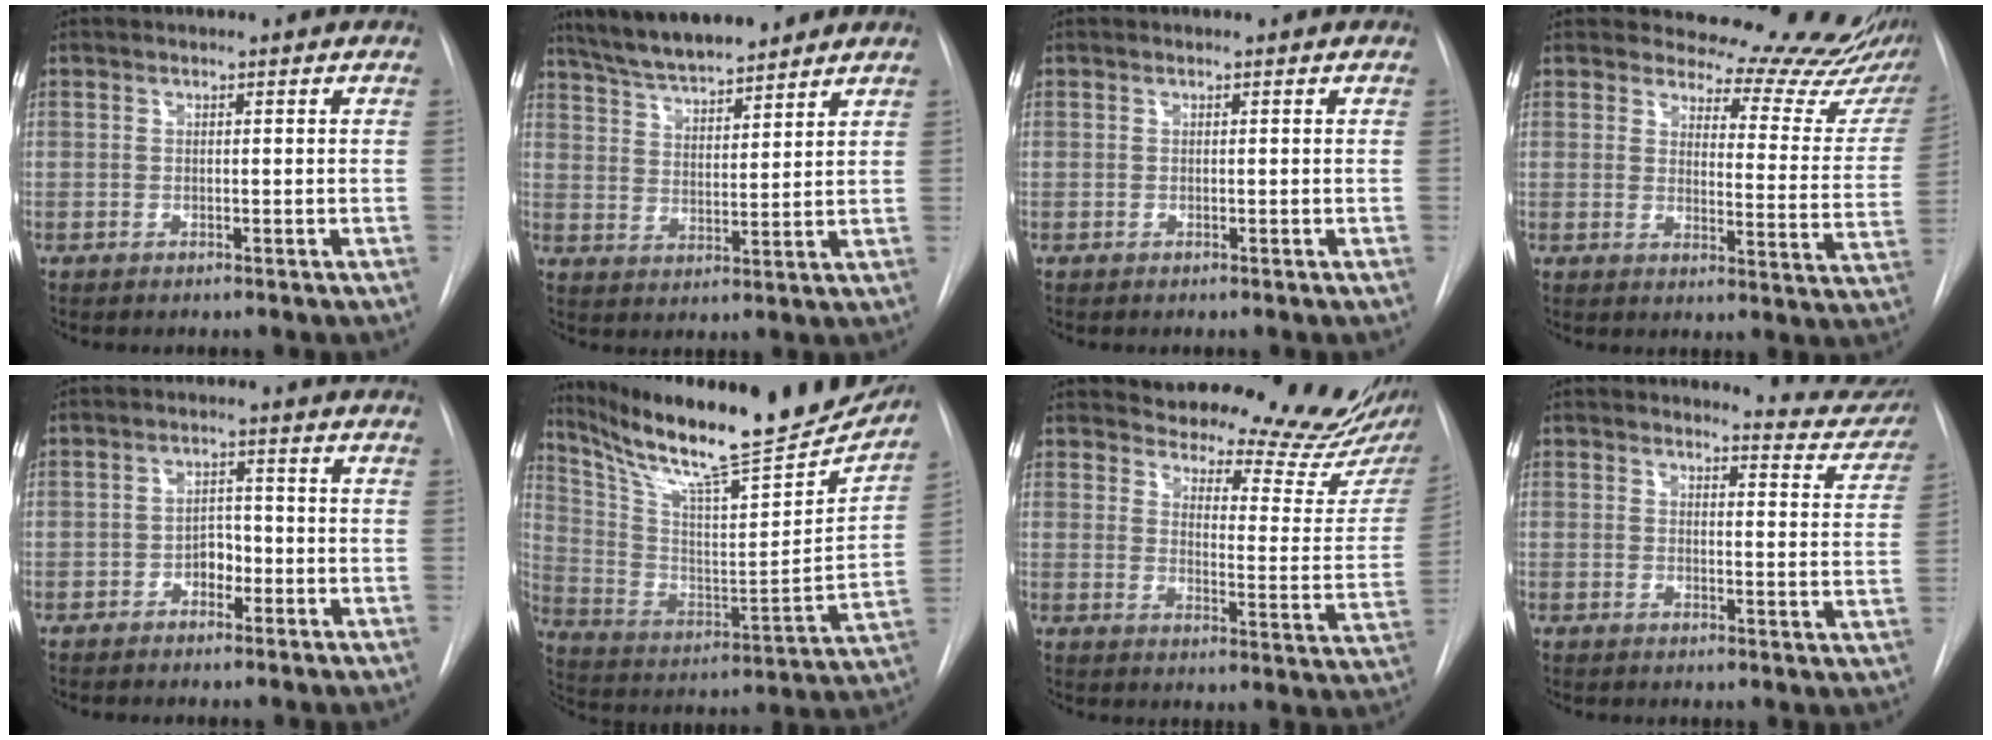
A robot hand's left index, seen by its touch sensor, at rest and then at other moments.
{"total": 12.0, "force": [10.6, 1.7, 5.4], "torque": [-0.089, 0.016, 0.182]}
{"total": 0.0}
{"total": 19.8, "force": [19.1, 3.4, 4.0], "torque": [-0.023, -0.121, 0.198]}
{"total": 2.9, "force": [-1.3, 1.9, 1.7], "torque": [-0.020, 0.009, -0.024]}
{"total": 26.7, "force": [23.0, 2.9, 13.1], "torque": [-0.230, -0.049, 0.347]}
{"total": 23.7, "force": [22.1, 3.3, 7.9], "torque": [-0.101, -0.115, 0.260]}
{"total": 8.4, "force": [8.3, 1.2, 0.5], "torque": [0.014, -0.053, 0.074]}